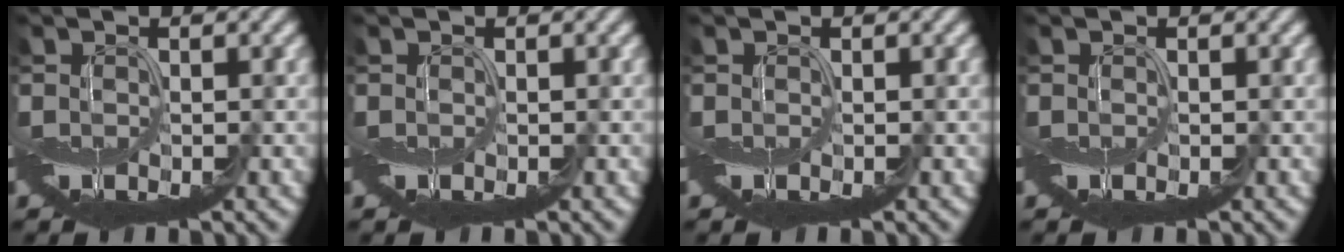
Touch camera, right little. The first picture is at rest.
{"total": 0.0}
{"total": 0.0}
{"total": 0.0}